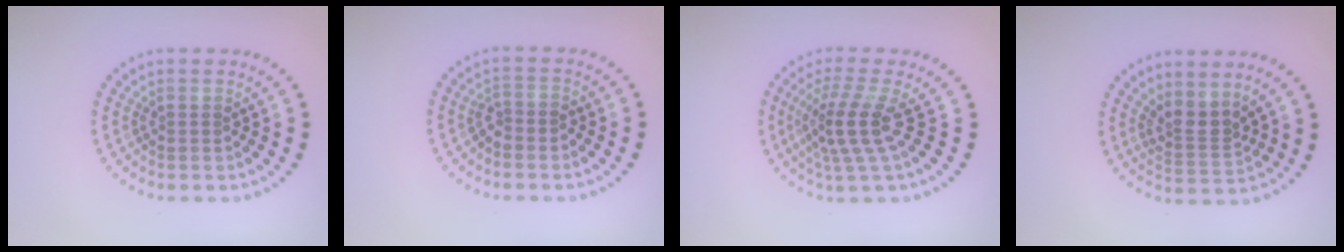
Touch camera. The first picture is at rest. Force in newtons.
{"total": 1.4, "press": 1.1, "slide": 0.9}
{"total": 3.9, "press": 2.8, "slide": 2.8}
{"total": 2.6, "press": 1.9, "slide": 1.8}